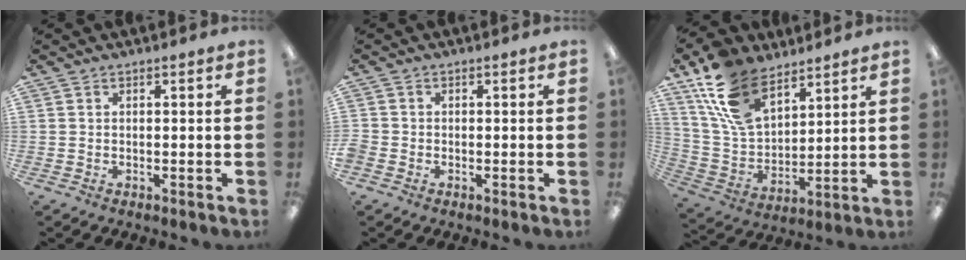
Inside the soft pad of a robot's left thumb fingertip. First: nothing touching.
{"total": 1.5, "force": [-0.8, 1.2, 0.4], "torque": [-0.005, 0.004, -0.016]}
{"total": 16.9, "force": [10.5, 9.5, 9.2], "torque": [-0.197, -0.031, 0.202]}